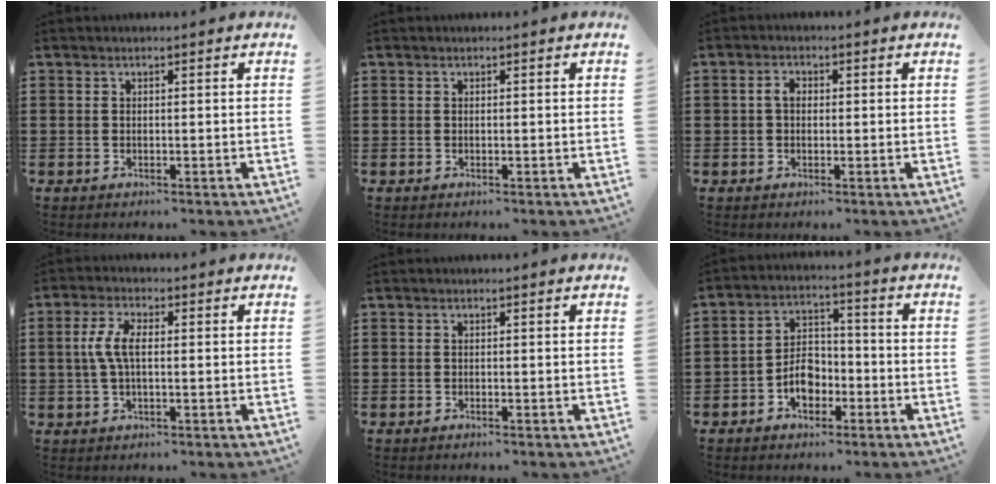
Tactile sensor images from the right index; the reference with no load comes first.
{"total": 0.0}
{"total": 2.1, "force": [0.1, 1.4, 1.5], "torque": [-0.031, 0.006, 0.000]}
{"total": 5.1, "force": [0.2, 2.1, 4.6], "torque": [-0.110, 0.001, -0.006]}
{"total": 0.0}
{"total": 5.3, "force": [-2.3, 3.7, 3.1], "torque": [-0.051, 0.006, -0.042]}